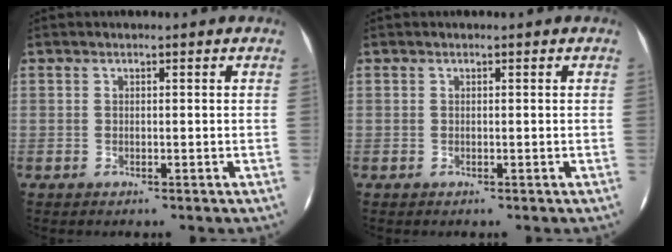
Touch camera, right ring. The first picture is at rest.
{"total": 0.0}